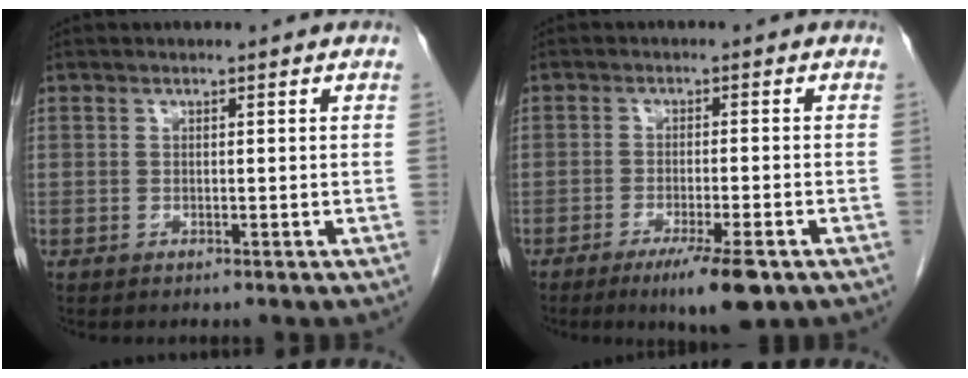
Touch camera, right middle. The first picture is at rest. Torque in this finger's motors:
{"motor_torque": [0.45, -0.34, 0.08, 0.04]}